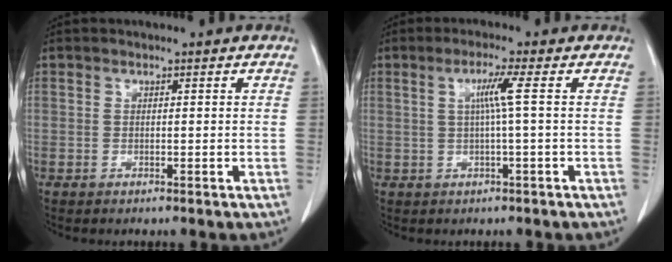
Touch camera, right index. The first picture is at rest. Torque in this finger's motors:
{"motor_torque": [0.39, -0.06, 0.18, 0.05]}